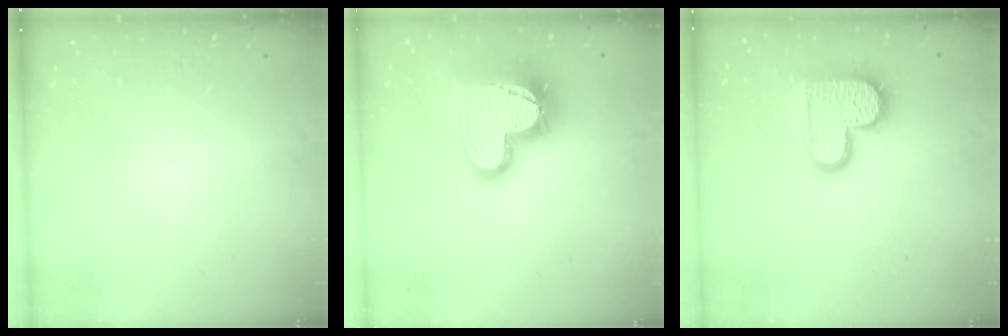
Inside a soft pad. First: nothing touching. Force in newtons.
{"total": 17.8, "press": 17.7, "slide": 1.6}
{"total": 13.8, "press": 13.8, "slide": 0.6}